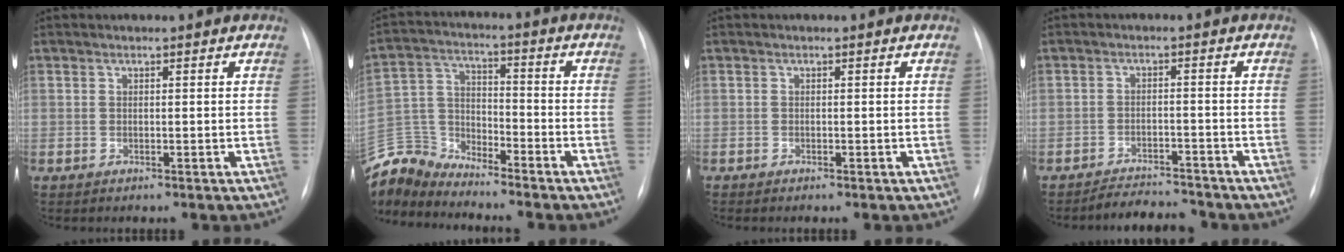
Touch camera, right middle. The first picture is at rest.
{"total": 10.3, "force": [-10.2, 1.2, -0.3], "torque": [-0.009, 0.030, -0.204]}
{"total": 0.6, "force": [-0.5, 0.1, 0.4], "torque": [-0.010, -0.003, -0.005]}
{"total": 5.2, "force": [-5.1, 0.9, 0.4], "torque": [-0.008, -0.003, -0.078]}